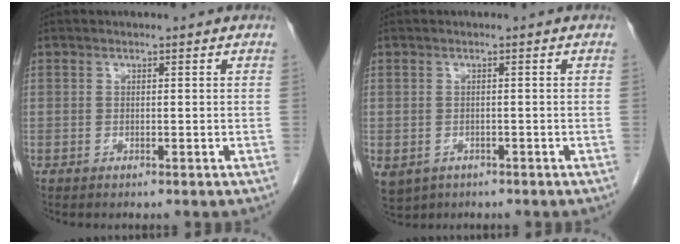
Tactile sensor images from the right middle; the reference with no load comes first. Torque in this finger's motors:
{"motor_torque": [1.05, -1.09, 0.94, 0.21]}